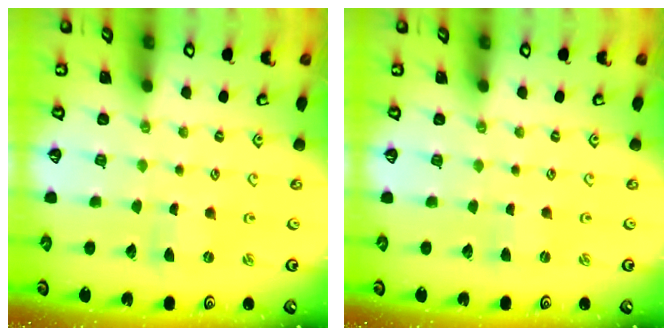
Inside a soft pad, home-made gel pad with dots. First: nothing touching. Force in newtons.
{"total": 0.5, "press": 0.4, "slide": 0.3}